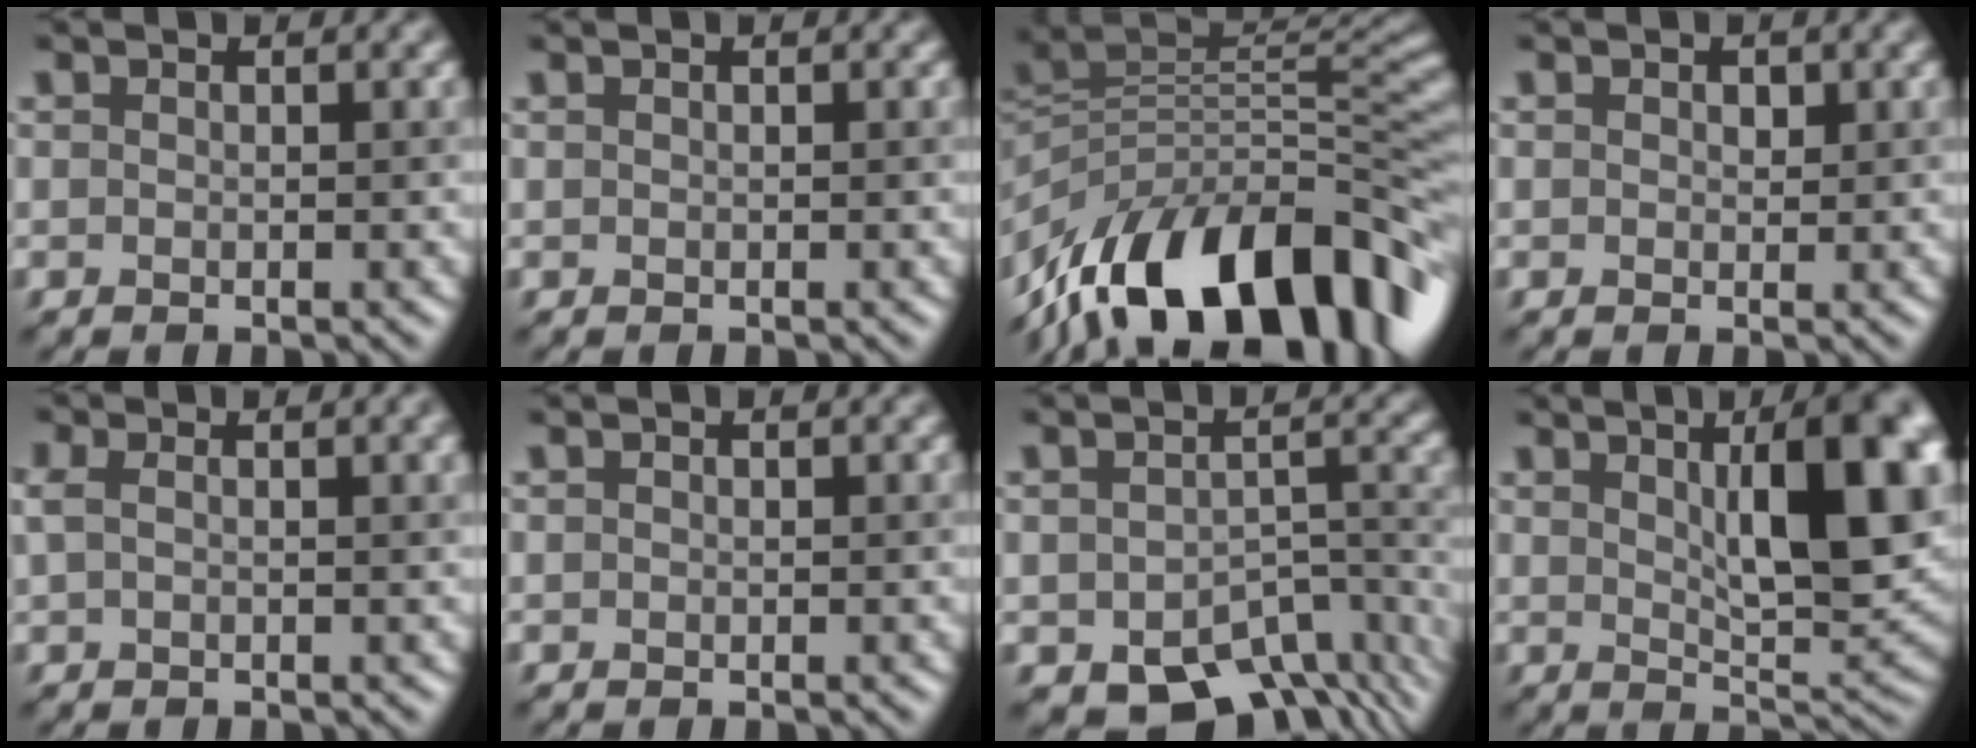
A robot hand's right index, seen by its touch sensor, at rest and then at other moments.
{"total": 0.0}
{"total": 15.4, "force": [-7.5, 7.1, 11.4], "torque": [-0.191, 0.014, -0.129]}
{"total": 0.8, "force": [0.3, 0.6, 0.5], "torque": [-0.005, 0.001, 0.004]}
{"total": 3.7, "force": [1.4, 1.8, 2.9], "torque": [-0.053, 0.017, 0.001]}
{"total": 0.0}
{"total": 8.8, "force": [-5.3, 5.0, 5.0], "torque": [-0.071, -0.036, -0.069]}
{"total": 10.6, "force": [3.0, 3.2, 9.6], "torque": [-0.122, 0.005, 0.052]}